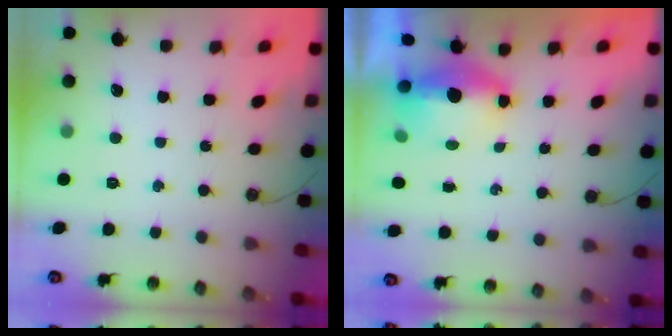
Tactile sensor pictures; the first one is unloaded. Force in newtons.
{"total": 12.5, "press": 7.8, "slide": 9.7}